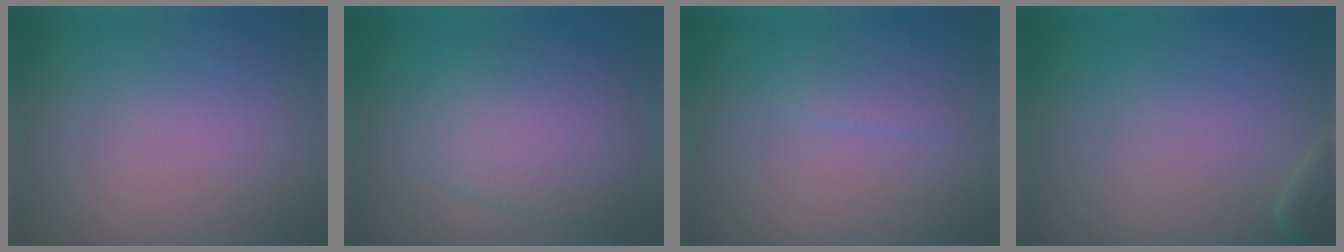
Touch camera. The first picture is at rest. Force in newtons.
{"total": 4.7, "press": 4.7, "slide": 0.1}
{"total": 0.9, "press": 0.9, "slide": 0.1}
{"total": 1.2, "press": 1.2, "slide": 0.1}